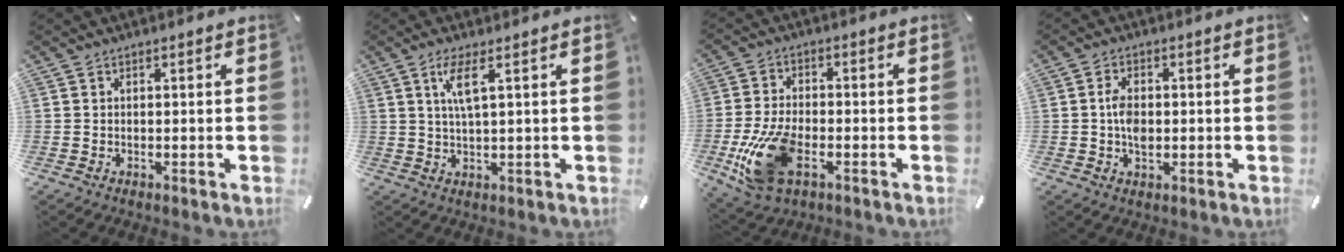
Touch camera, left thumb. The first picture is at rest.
{"total": 5.4, "force": [2.0, 0.9, 4.9], "torque": [-0.103, 0.001, 0.032]}
{"total": 14.7, "force": [-4.6, 8.4, 11.2], "torque": [-0.246, -0.001, -0.080]}
{"total": 4.9, "force": [-0.2, 3.0, 3.9], "torque": [-0.072, 0.002, -0.006]}